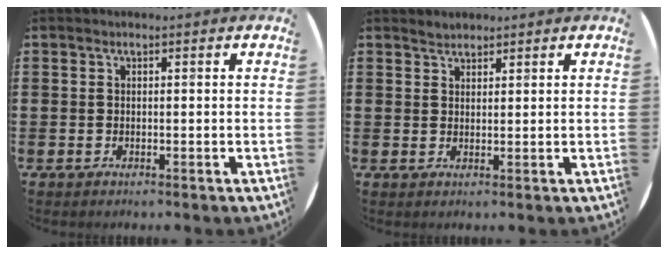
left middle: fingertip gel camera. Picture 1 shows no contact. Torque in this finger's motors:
{"motor_torque": [0.14, -0.11, -0.02, 0.00]}